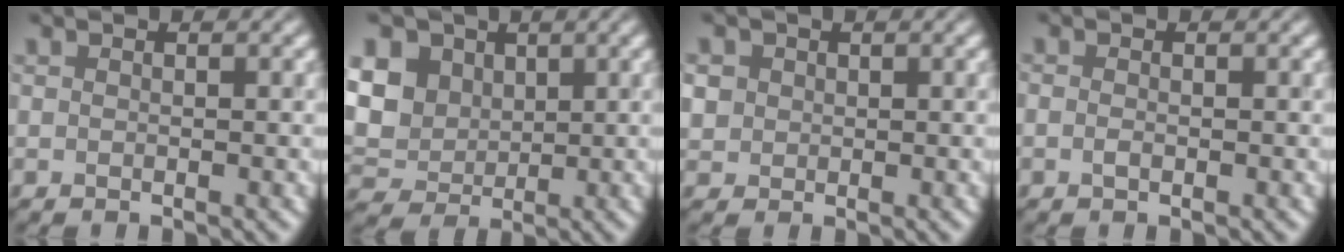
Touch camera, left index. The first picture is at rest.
{"total": 7.8, "force": [2.4, 6.3, 4.0], "torque": [-0.102, 0.021, 0.037]}
{"total": 2.2, "force": [0.5, 2.0, 0.7], "torque": [-0.028, 0.011, 0.018]}
{"total": 0.7, "force": [-0.3, 0.3, 0.5], "torque": [-0.015, 0.000, -0.008]}